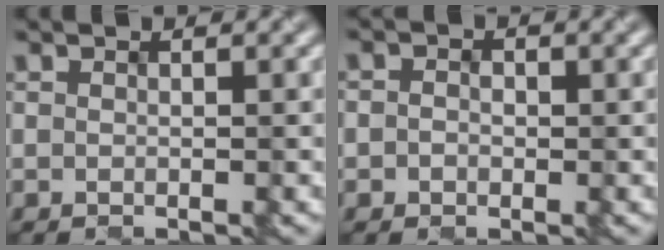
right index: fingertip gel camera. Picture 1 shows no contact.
{"total": 1.9, "force": [-0.1, 1.7, 0.9], "torque": [-0.010, 0.004, -0.010]}